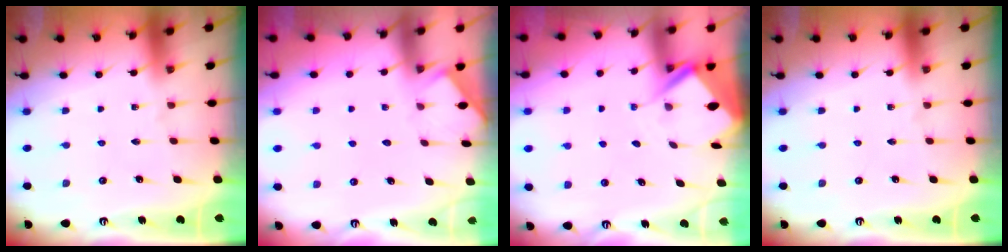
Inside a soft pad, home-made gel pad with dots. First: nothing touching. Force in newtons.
{"total": 1.2, "press": 1.2, "slide": 0.2}
{"total": 4.4, "press": 4.4, "slide": 0.4}
{"total": 0.0}